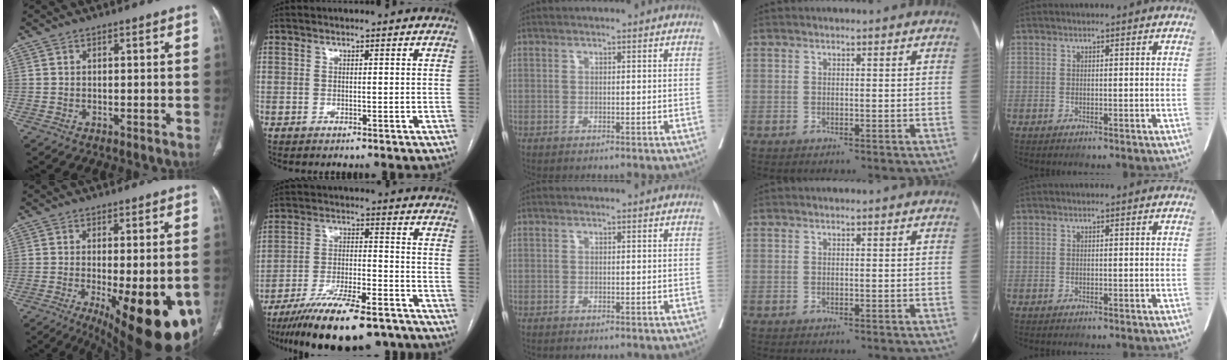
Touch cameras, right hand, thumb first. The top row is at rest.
{"thumb": {"total": 22.9, "force": [-8.6, 8.1, 19.6], "torque": [-0.201, -0.026, -0.100]}, "index": {"total": 19.6, "force": [-15.7, 4.2, 11.0], "torque": [-0.153, 0.002, -0.249]}}